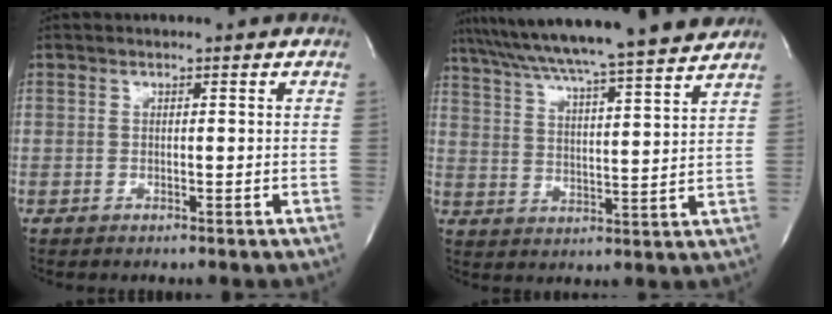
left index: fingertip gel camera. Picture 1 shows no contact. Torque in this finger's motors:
{"motor_torque": [0.27, -0.37, 0.99, 0.21]}